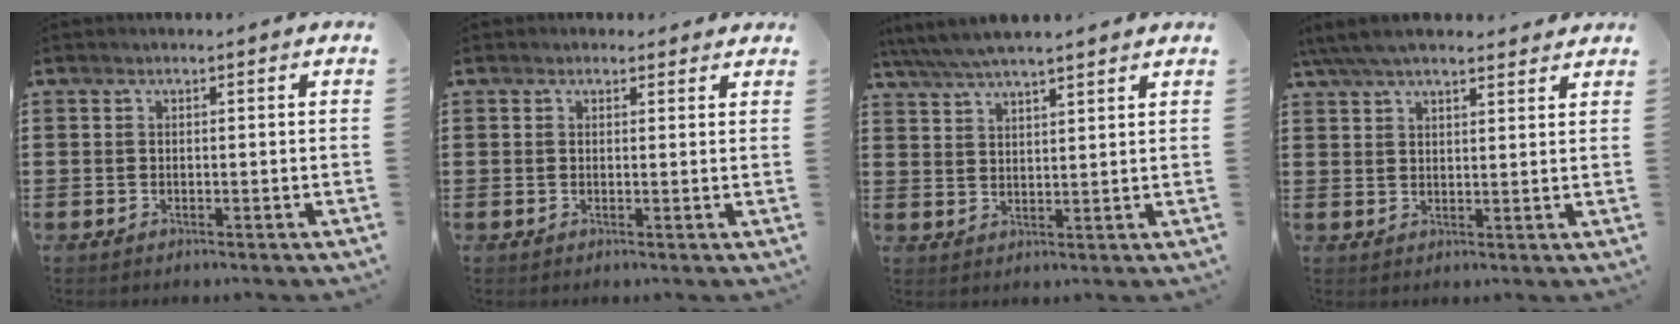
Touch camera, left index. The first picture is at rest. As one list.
[{"total": 1.4, "force": [1.2, 0.7, 0.1], "torque": [0.002, 0.002, 0.021]}, {"total": 4.6, "force": [4.2, 0.4, 1.9], "torque": [-0.050, -0.013, 0.074]}, {"total": 5.8, "force": [5.0, 1.2, 2.7], "torque": [-0.065, -0.005, 0.093]}]